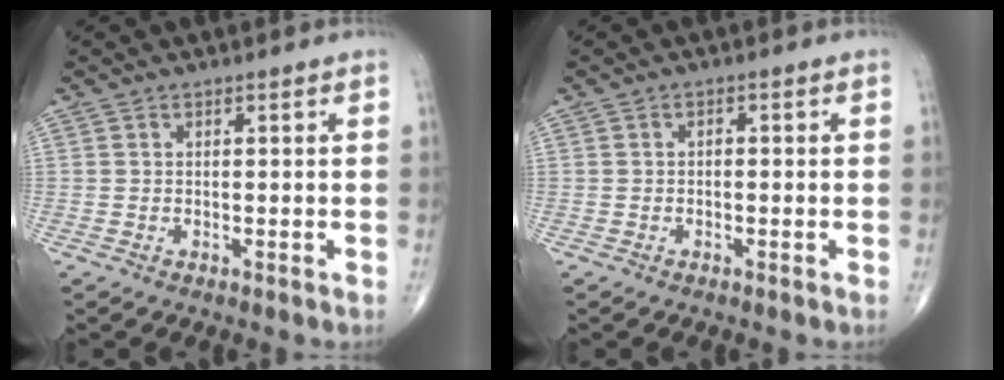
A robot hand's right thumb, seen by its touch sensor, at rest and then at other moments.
{"total": 0.8, "force": [-0.1, 0.5, 0.6], "torque": [-0.005, 0.005, -0.005]}